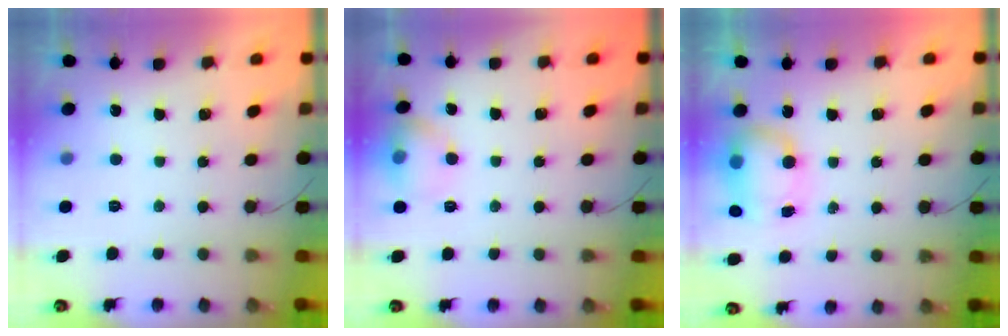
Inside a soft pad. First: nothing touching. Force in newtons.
{"total": 8.4, "press": 8.2, "slide": 1.8}
{"total": 8.7, "press": 8.6, "slide": 1.7}